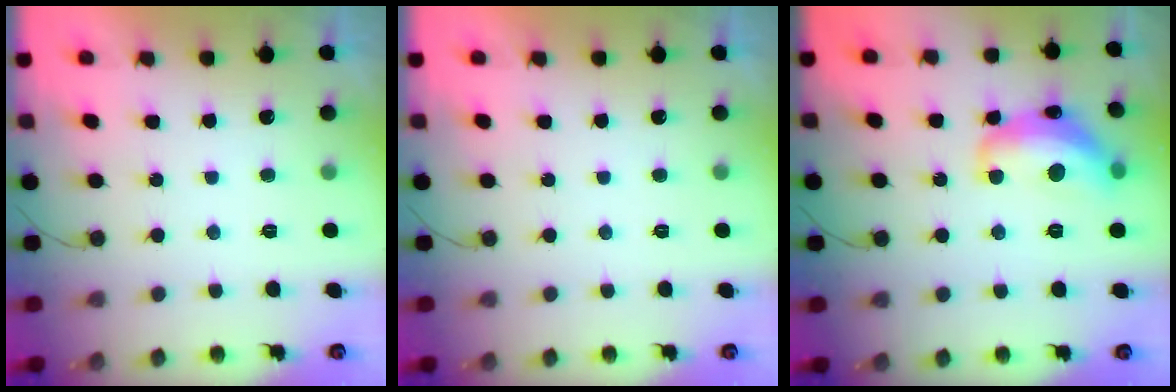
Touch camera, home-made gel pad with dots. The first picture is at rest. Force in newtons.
{"total": 0.0}
{"total": 15.7, "press": 15.7, "slide": 0.9}